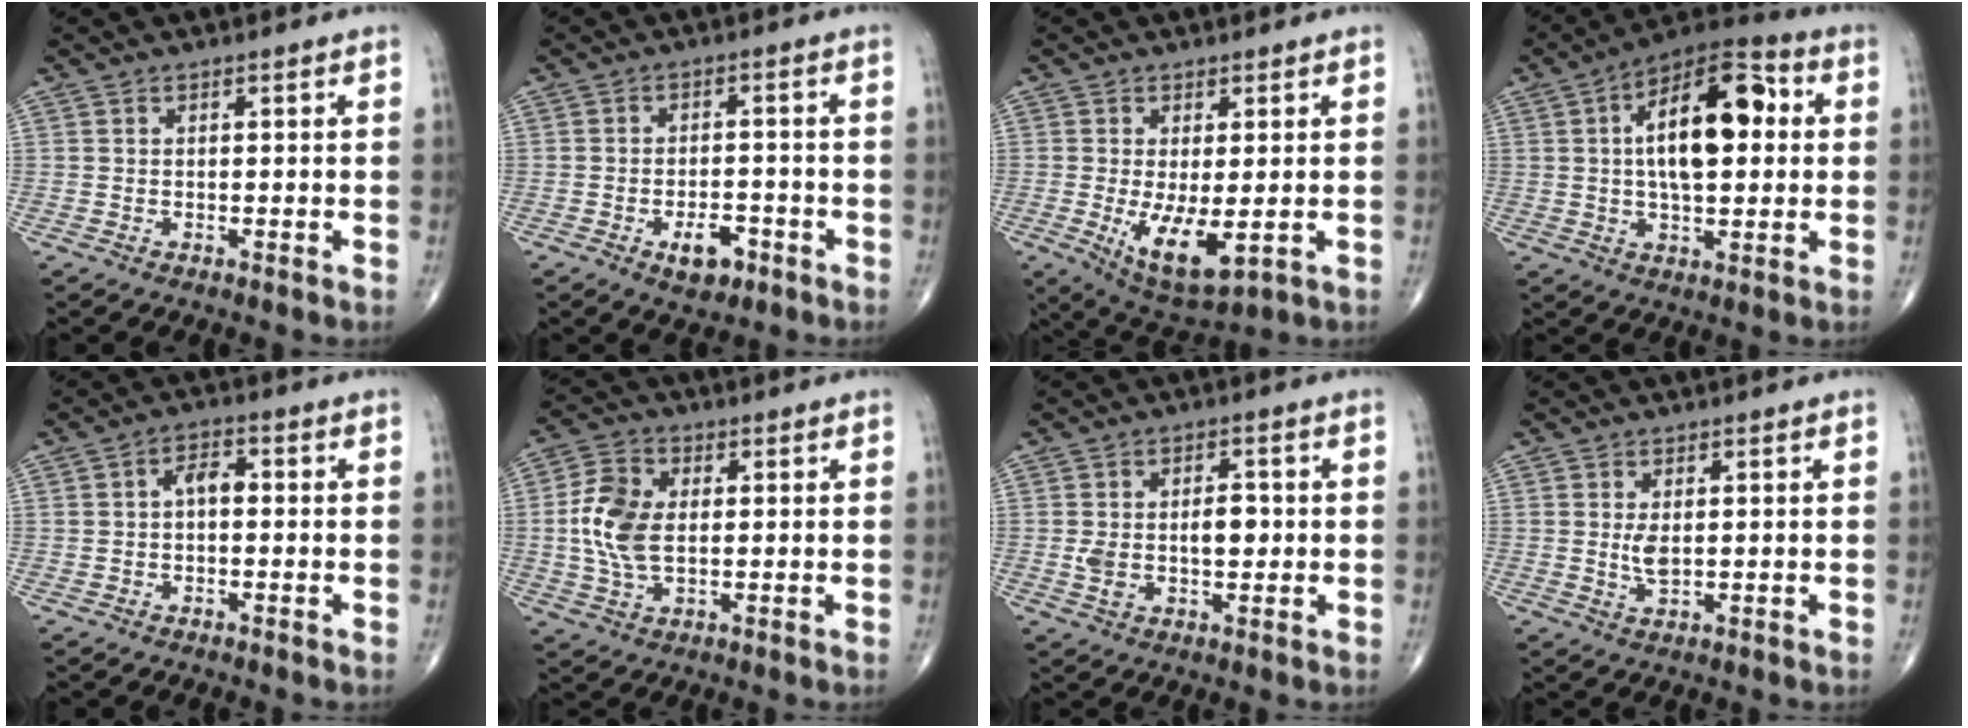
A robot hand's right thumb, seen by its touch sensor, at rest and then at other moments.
{"total": 6.4, "force": [-3.2, 3.4, 4.3], "torque": [-0.051, 0.018, -0.046]}
{"total": 9.3, "force": [-1.7, 3.7, 8.4], "torque": [-0.141, -0.028, -0.015]}
{"total": 17.8, "force": [2.9, 8.4, 15.4], "torque": [-0.229, 0.023, 0.037]}
{"total": 3.5, "force": [0.0, 2.1, 2.8], "torque": [-0.039, 0.014, -0.008]}
{"total": 9.7, "force": [0.4, 5.8, 7.7], "torque": [-0.161, 0.007, 0.006]}
{"total": 7.1, "force": [0.0, 3.9, 5.9], "torque": [-0.096, 0.011, 0.005]}
{"total": 2.9, "force": [0.3, 1.4, 2.6], "torque": [-0.049, -0.008, 0.009]}